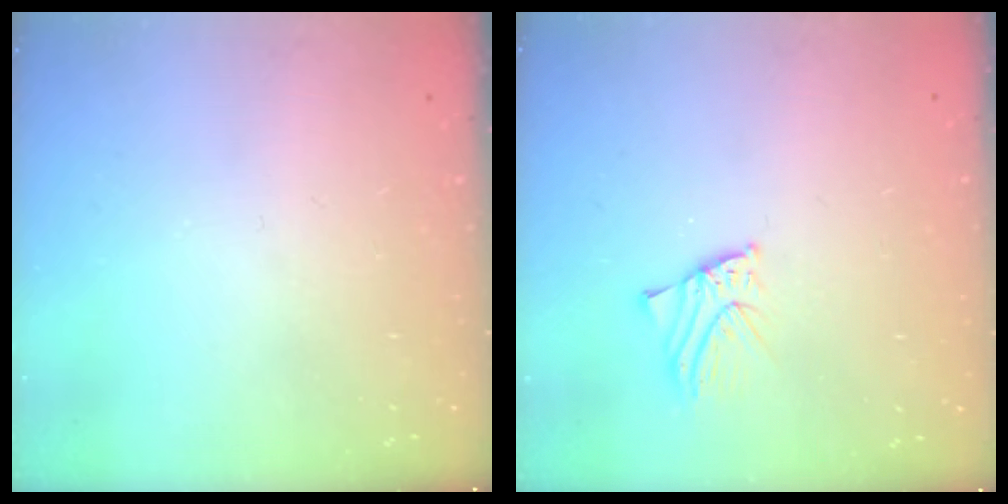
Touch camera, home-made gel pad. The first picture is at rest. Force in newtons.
{"total": 2.4, "press": 2.4, "slide": 0.2}